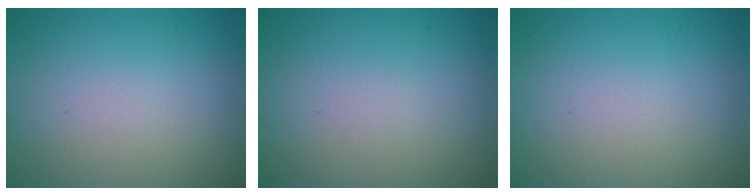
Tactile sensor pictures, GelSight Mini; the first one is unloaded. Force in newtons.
{"total": 0.0}
{"total": 0.0}